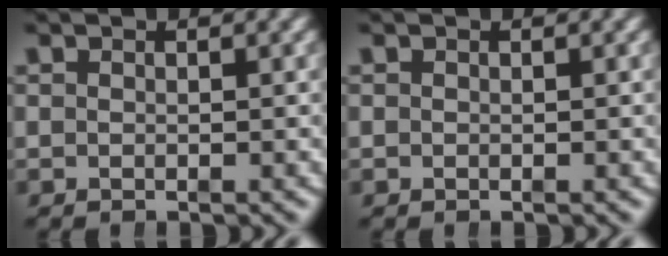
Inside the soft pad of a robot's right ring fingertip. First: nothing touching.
{"total": 0.0}